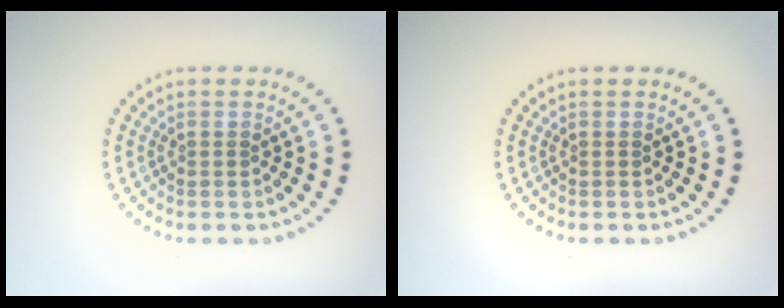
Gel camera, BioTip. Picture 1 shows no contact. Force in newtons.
{"total": 0.0}